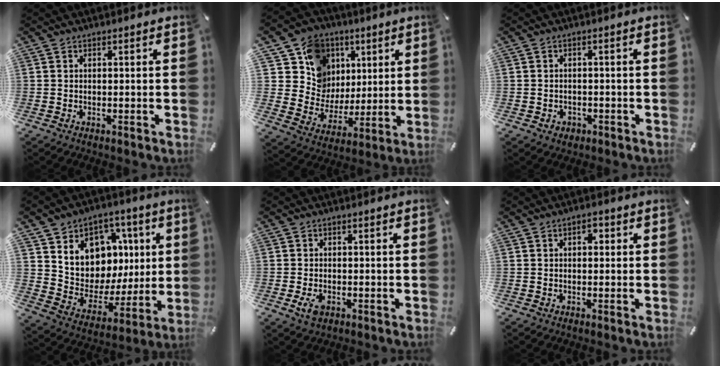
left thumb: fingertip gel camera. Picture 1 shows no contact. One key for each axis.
{"total": 14.5, "fx": 5.7, "fy": 13.1, "fz": 2.3, "tx": -0.039, "ty": -0.041, "tz": 0.123}
{"total": 2.1, "fx": -0.7, "fy": 1.9, "fz": 0.4, "tx": -0.008, "ty": 0.005, "tz": -0.018}
{"total": 11.2, "fx": 3.4, "fy": 10.2, "fz": 3.2, "tx": -0.047, "ty": -0.047, "tz": 0.073}
{"total": 3.0, "fx": -1.2, "fy": 2.0, "fz": 1.9, "tx": -0.054, "ty": -0.002, "tz": -0.026}
{"total": 1.9, "fx": 0.3, "fy": 1.3, "fz": 1.3, "tx": -0.020, "ty": 0.006, "tz": 0.000}